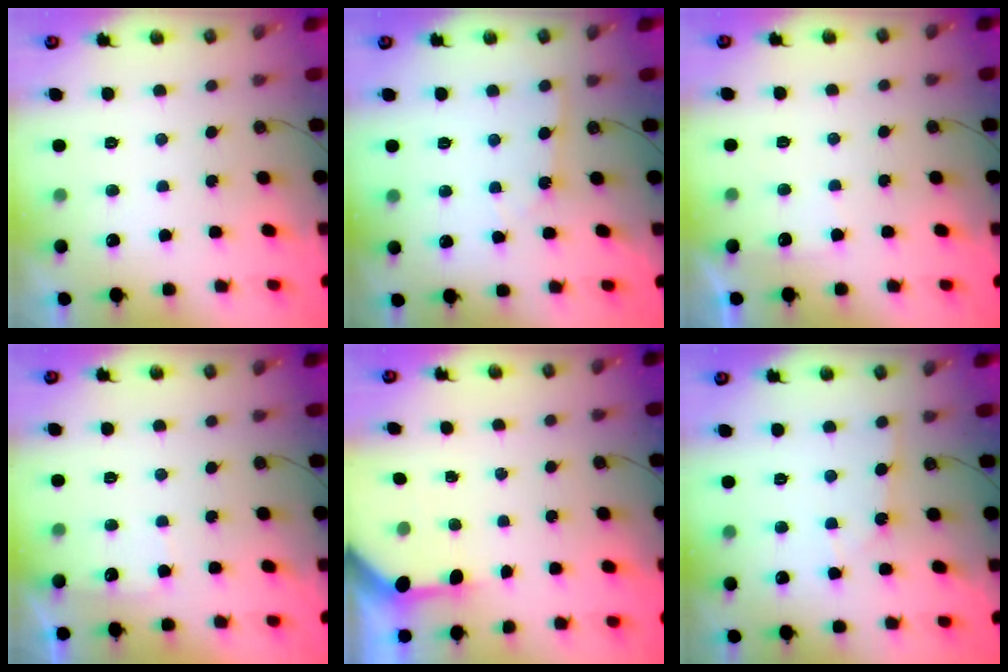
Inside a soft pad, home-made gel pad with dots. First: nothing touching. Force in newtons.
{"total": 3.2, "press": 3.2, "slide": 0.5}
{"total": 2.8, "press": 2.7, "slide": 0.4}
{"total": 3.0, "press": 3.0, "slide": 0.4}
{"total": 3.5, "press": 3.5, "slide": 0.4}
{"total": 4.2, "press": 4.2, "slide": 0.5}